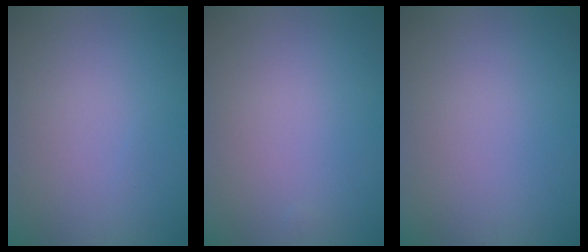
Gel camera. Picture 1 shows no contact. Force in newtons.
{"total": 0.0}
{"total": 0.0}